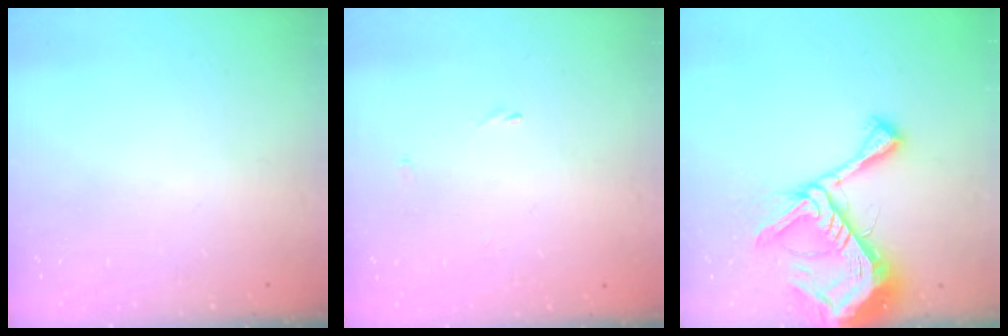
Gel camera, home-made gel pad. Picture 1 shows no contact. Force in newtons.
{"total": 0.0}
{"total": 17.4, "press": 17.3, "slide": 1.6}